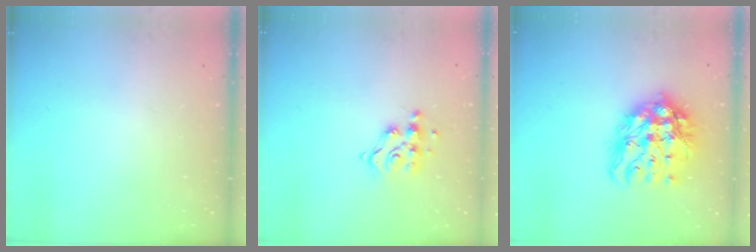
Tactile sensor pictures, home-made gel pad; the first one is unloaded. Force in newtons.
{"total": 9.4, "press": 9.4, "slide": 0.3}
{"total": 16.4, "press": 16.4, "slide": 1.4}